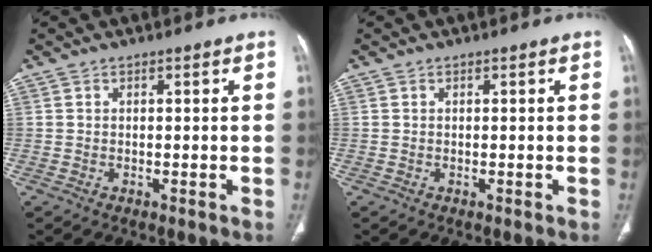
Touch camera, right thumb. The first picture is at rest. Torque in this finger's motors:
{"motor_torque": [0.00, 0.00, 0.00, 0.00, 0.00]}